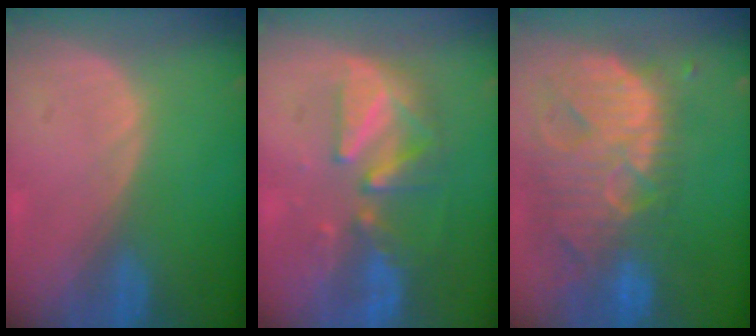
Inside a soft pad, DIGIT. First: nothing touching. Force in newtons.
{"total": 8.3, "press": 8.1, "slide": 1.9}
{"total": 13.9, "press": 11.8, "slide": 7.4}